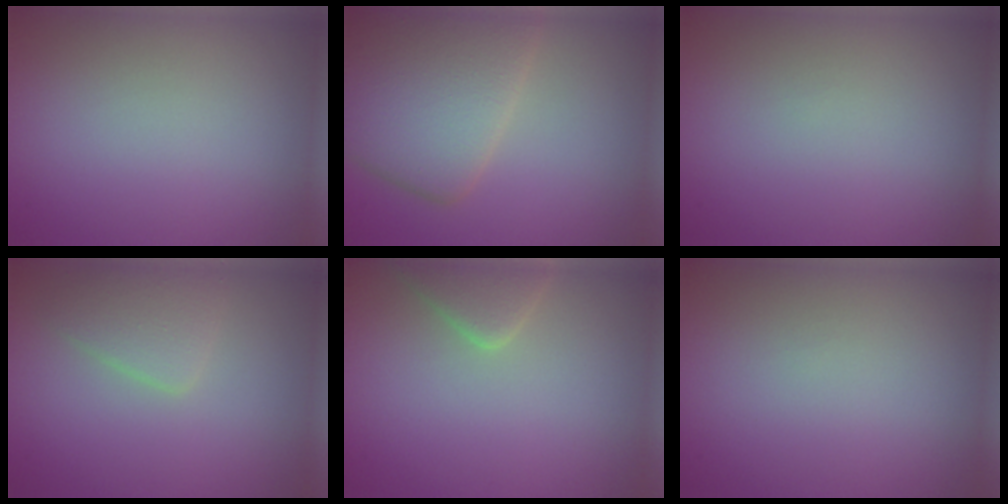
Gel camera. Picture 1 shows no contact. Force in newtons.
{"total": 7.8, "press": 7.8, "slide": 0.4}
{"total": 0.0}
{"total": 2.4, "press": 2.4, "slide": 0.1}
{"total": 2.8, "press": 2.8, "slide": 0.2}
{"total": 0.0}